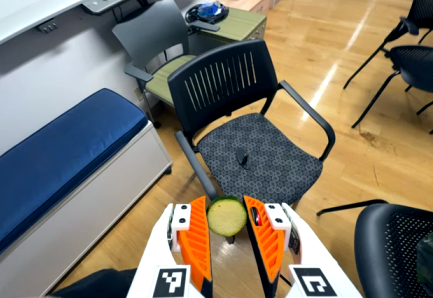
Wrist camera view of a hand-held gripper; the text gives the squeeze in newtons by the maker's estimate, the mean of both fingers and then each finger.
{"total": 9.6, "left": 9.7, "right": 9.5}